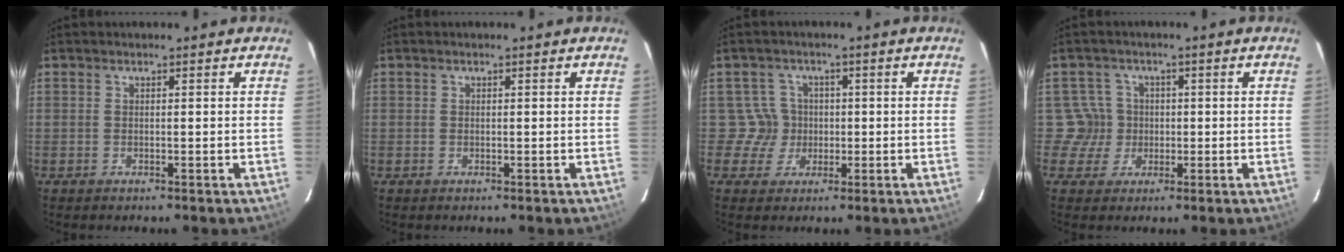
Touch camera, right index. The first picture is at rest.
{"total": 0.0}
{"total": 4.2, "force": [-0.4, 4.1, -0.4], "torque": [0.014, 0.014, -0.007]}
{"total": 4.3, "force": [-0.4, 4.3, -0.4], "torque": [0.015, 0.014, -0.007]}